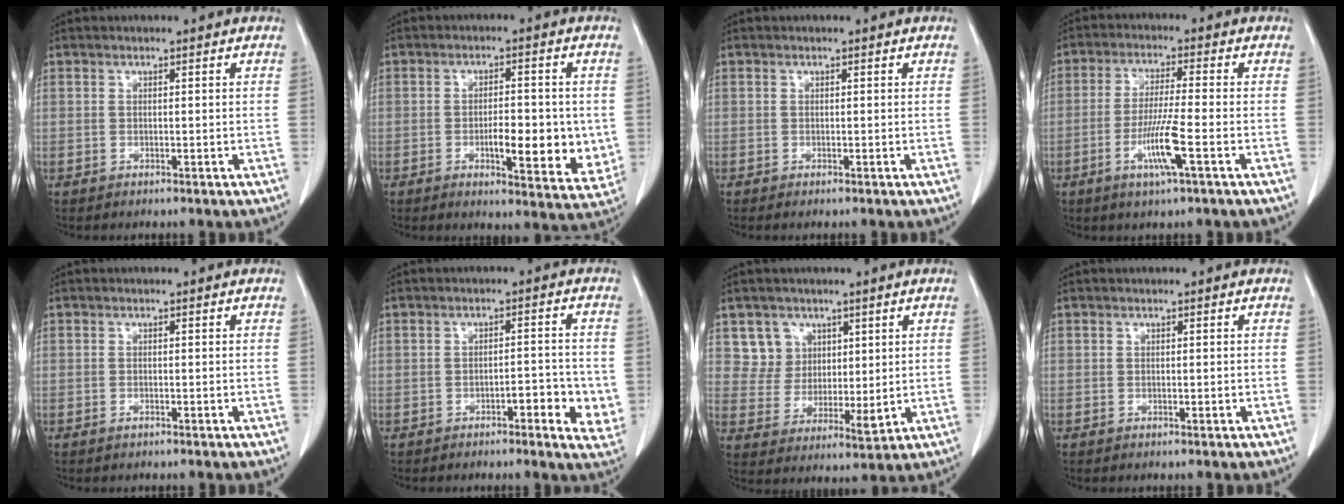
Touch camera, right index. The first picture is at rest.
{"total": 10.1, "force": [-1.4, 3.3, 9.5], "torque": [-0.122, -0.010, -0.012]}
{"total": 0.0}
{"total": 7.6, "force": [-3.0, -0.4, 6.9], "torque": [-0.135, -0.013, -0.057]}
{"total": 0.5, "force": [-0.4, 0.1, 0.3], "torque": [-0.010, -0.002, -0.004]}
{"total": 5.8, "force": [-1.8, 1.7, 5.2], "torque": [-0.060, 0.002, -0.021]}
{"total": 6.7, "force": [3.8, 5.5, 1.0], "torque": [-0.018, 0.006, 0.081]}
{"total": 0.0}